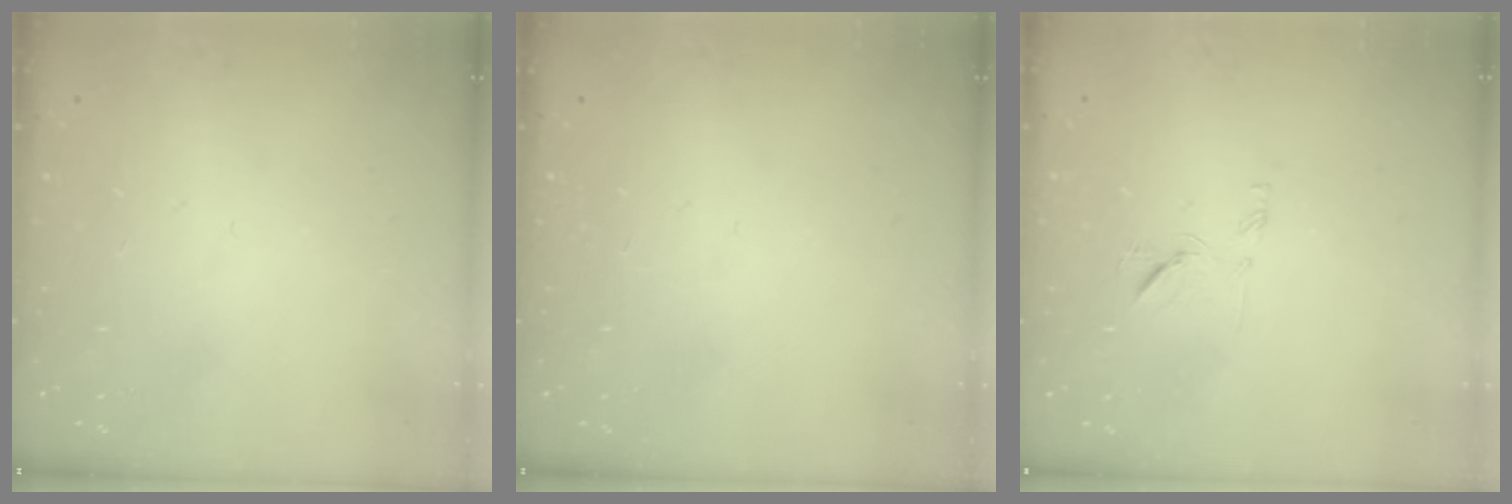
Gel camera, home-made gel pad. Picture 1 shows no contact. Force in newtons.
{"total": 0.0}
{"total": 7.5, "press": 7.4, "slide": 0.6}